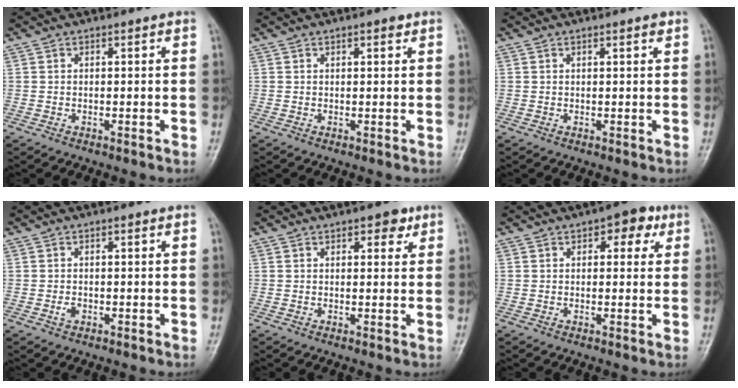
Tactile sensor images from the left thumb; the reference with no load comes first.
{"total": 1.2, "force": [0.8, 0.4, 0.9], "torque": [-0.011, -0.002, 0.010]}
{"total": 0.9, "force": [0.6, 0.1, 0.7], "torque": [-0.009, -0.002, 0.009]}
{"total": 1.3, "force": [-0.4, 0.9, 0.8], "torque": [-0.014, 0.002, -0.008]}
{"total": 3.3, "force": [1.9, 1.7, 2.1], "torque": [-0.012, -0.005, 0.021]}
{"total": 5.2, "force": [2.3, 2.9, 3.6], "torque": [-0.016, 0.000, 0.019]}